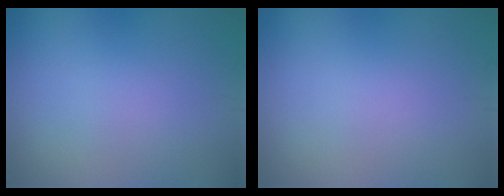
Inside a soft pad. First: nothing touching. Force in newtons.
{"total": 0.0}